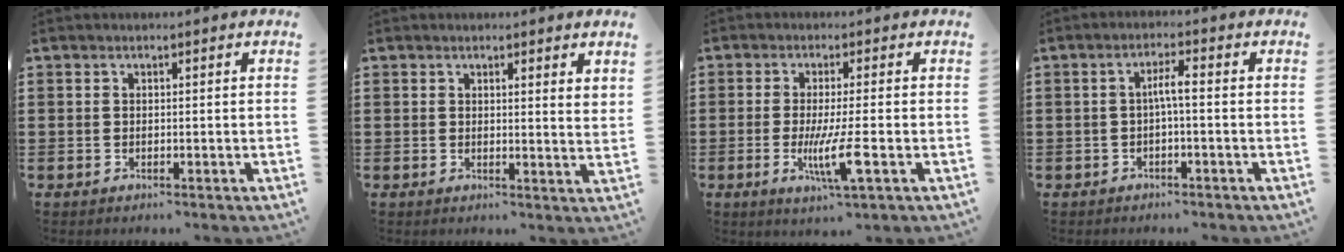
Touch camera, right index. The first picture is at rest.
{"total": 1.5, "force": [1.4, 0.1, 0.6], "torque": [-0.009, -0.002, 0.025]}
{"total": 6.5, "force": [-1.7, 0.3, 6.3], "torque": [-0.126, -0.021, -0.035]}
{"total": 2.7, "force": [-0.4, 0.2, 2.7], "torque": [-0.051, 0.002, -0.011]}